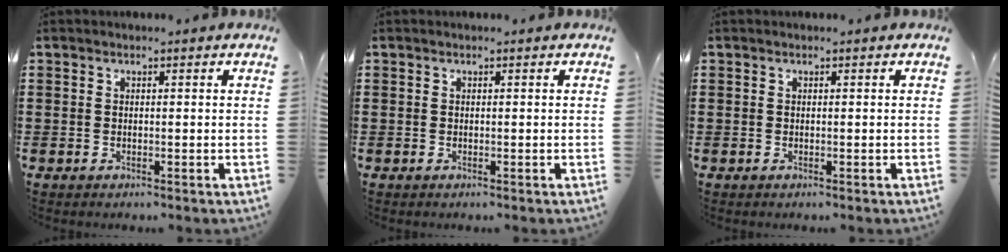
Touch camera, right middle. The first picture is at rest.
{"total": 0.0}
{"total": 0.0}